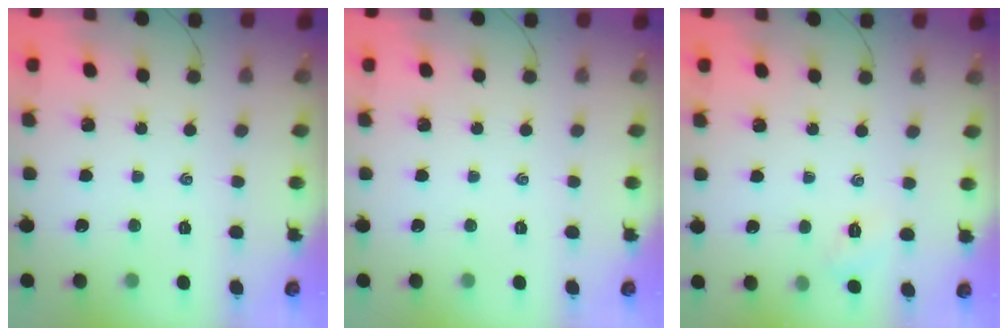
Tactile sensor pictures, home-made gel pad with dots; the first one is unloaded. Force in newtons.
{"total": 0.0}
{"total": 3.0, "press": 2.9, "slide": 0.8}